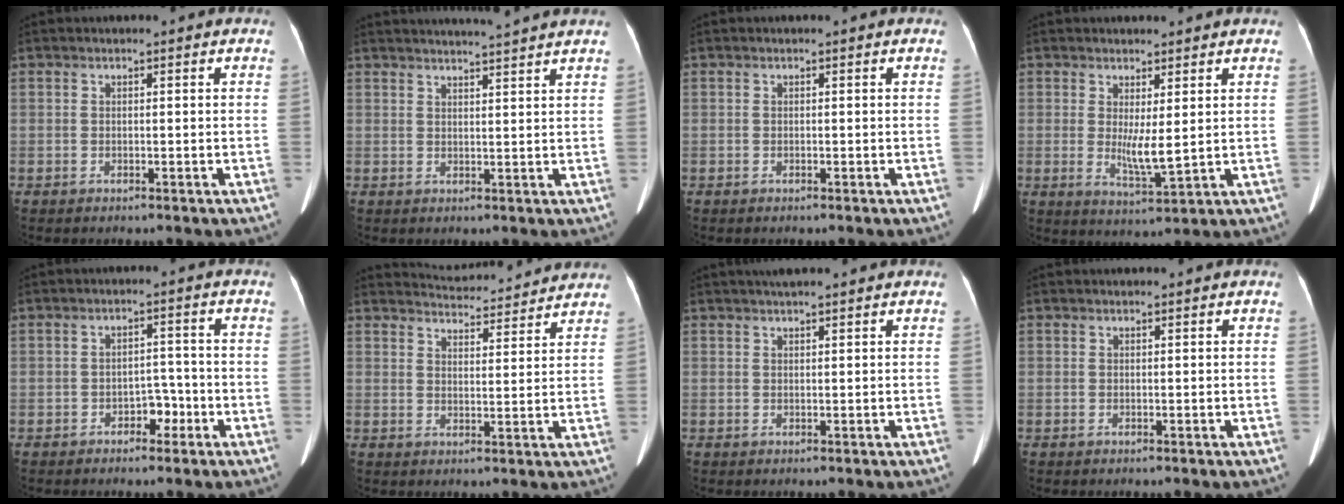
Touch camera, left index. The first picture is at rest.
{"total": 8.3, "force": [7.7, -1.3, 2.7], "torque": [-0.035, 0.011, 0.093]}
{"total": 0.0}
{"total": 4.4, "force": [0.6, 0.6, 4.4], "torque": [-0.084, -0.019, 0.019]}
{"total": 3.1, "force": [-1.9, 1.8, 1.6], "torque": [-0.021, 0.005, -0.029]}
{"total": 10.6, "force": [10.4, 1.1, 1.5], "torque": [-0.022, 0.014, 0.132]}
{"total": 4.4, "force": [3.7, 0.3, 2.3], "torque": [-0.029, 0.025, 0.055]}
{"total": 0.7, "force": [0.6, 0.0, 0.2], "torque": [-0.006, 0.007, 0.013]}